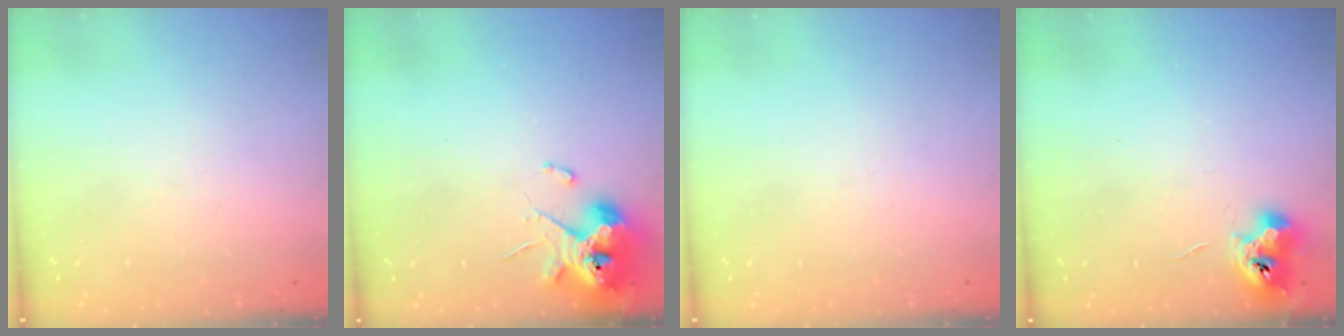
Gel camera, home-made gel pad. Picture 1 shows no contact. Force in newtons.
{"total": 11.2, "press": 11.1, "slide": 1.6}
{"total": 0.0}
{"total": 9.0, "press": 9.0, "slide": 0.2}